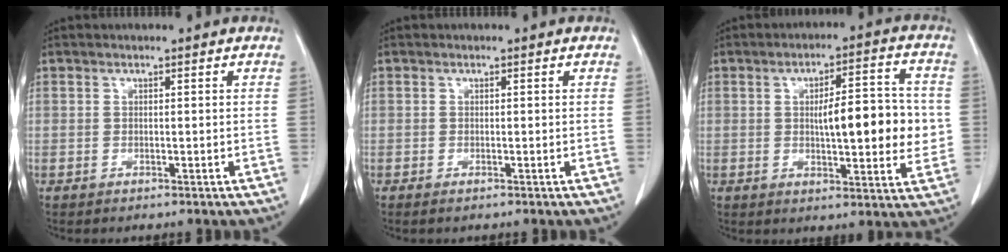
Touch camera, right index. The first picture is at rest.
{"total": 0.6, "force": [-0.4, 0.1, 0.4], "torque": [-0.008, -0.002, -0.006]}
{"total": 11.9, "force": [0.2, 3.3, 11.5], "torque": [-0.164, 0.016, 0.006]}